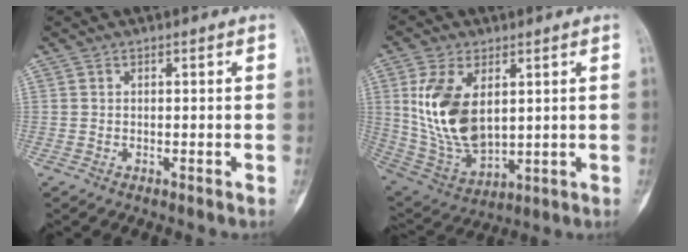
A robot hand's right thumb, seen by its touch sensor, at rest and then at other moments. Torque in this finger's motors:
{"motor_torque": [-1.07, 1.68, 0.92, 0.78, 0.48]}